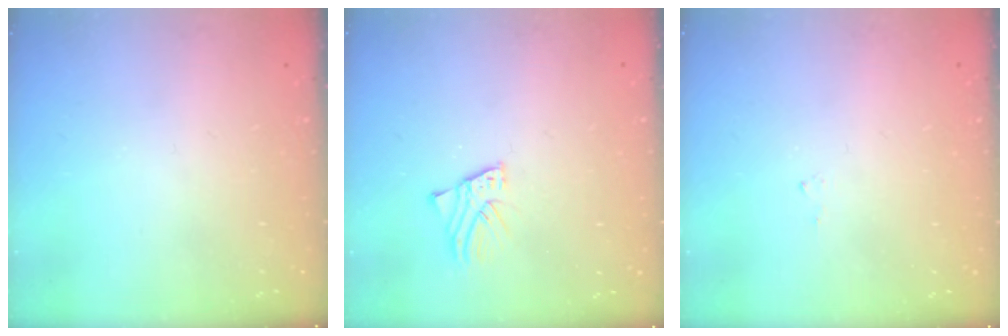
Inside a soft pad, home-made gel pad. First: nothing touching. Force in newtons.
{"total": 2.0, "press": 2.0, "slide": 0.1}
{"total": 3.0, "press": 3.0, "slide": 0.1}